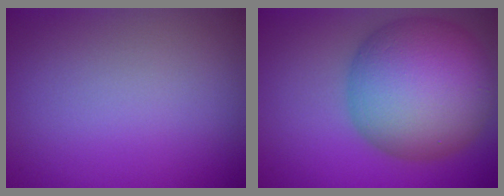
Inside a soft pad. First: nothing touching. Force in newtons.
{"total": 12.1, "press": 12.1, "slide": 0.5}